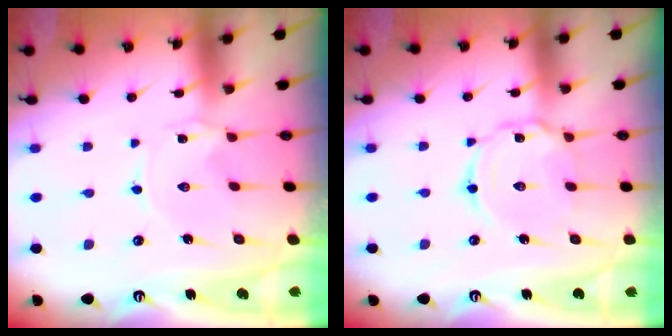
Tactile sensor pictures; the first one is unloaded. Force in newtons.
{"total": 7.1, "press": 7.0, "slide": 0.7}